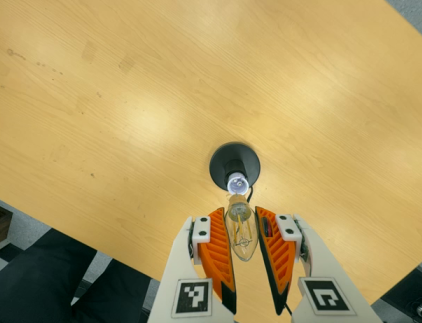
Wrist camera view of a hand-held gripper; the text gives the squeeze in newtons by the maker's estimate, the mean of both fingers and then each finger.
{"total": 11.5, "left": 11.8, "right": 11.2}